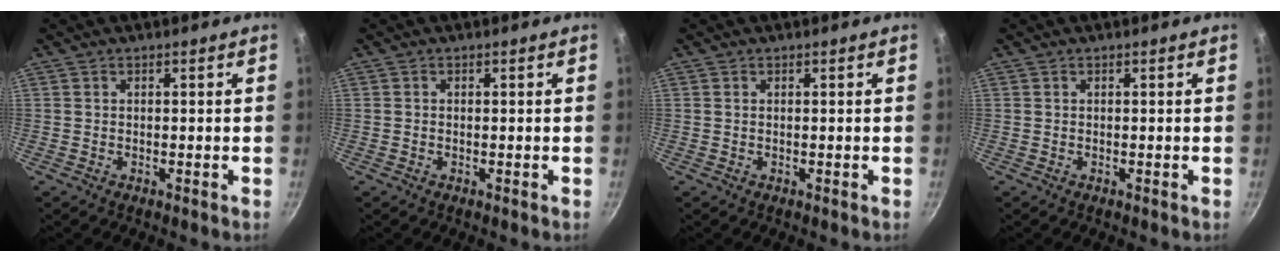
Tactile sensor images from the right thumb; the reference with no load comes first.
{"total": 0.0}
{"total": 0.0}
{"total": 0.0}